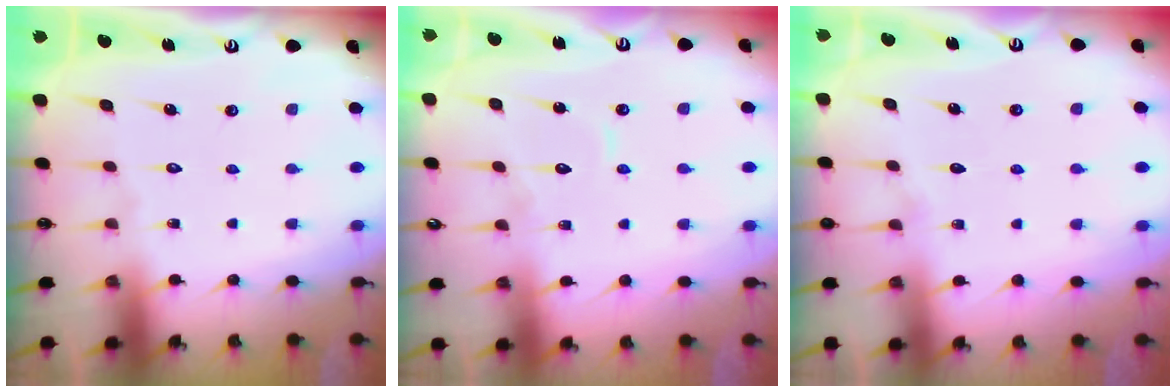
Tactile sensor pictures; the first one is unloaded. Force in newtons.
{"total": 6.1, "press": 6.1, "slide": 0.6}
{"total": 5.5, "press": 5.4, "slide": 0.8}